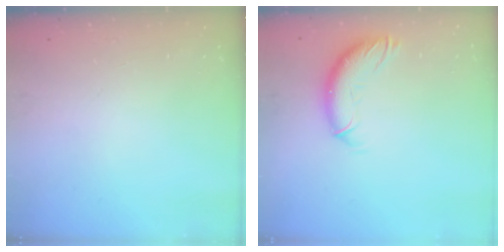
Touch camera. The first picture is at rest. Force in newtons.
{"total": 10.7, "press": 10.6, "slide": 1.0}